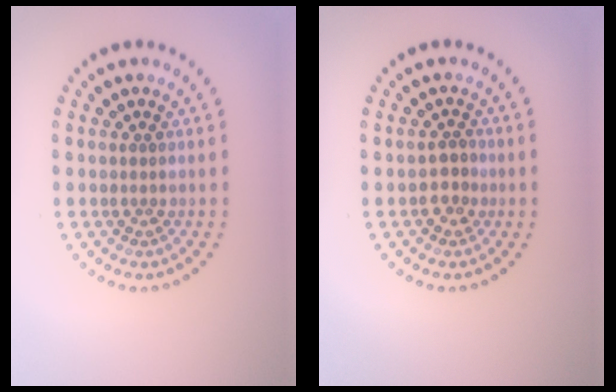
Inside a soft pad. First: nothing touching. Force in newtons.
{"total": 1.9, "press": 1.8, "slide": 0.7}